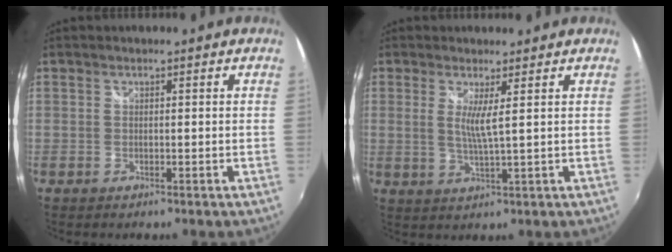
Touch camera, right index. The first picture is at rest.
{"total": 3.7, "force": [1.2, -0.3, 3.5], "torque": [-0.065, -0.011, 0.018]}